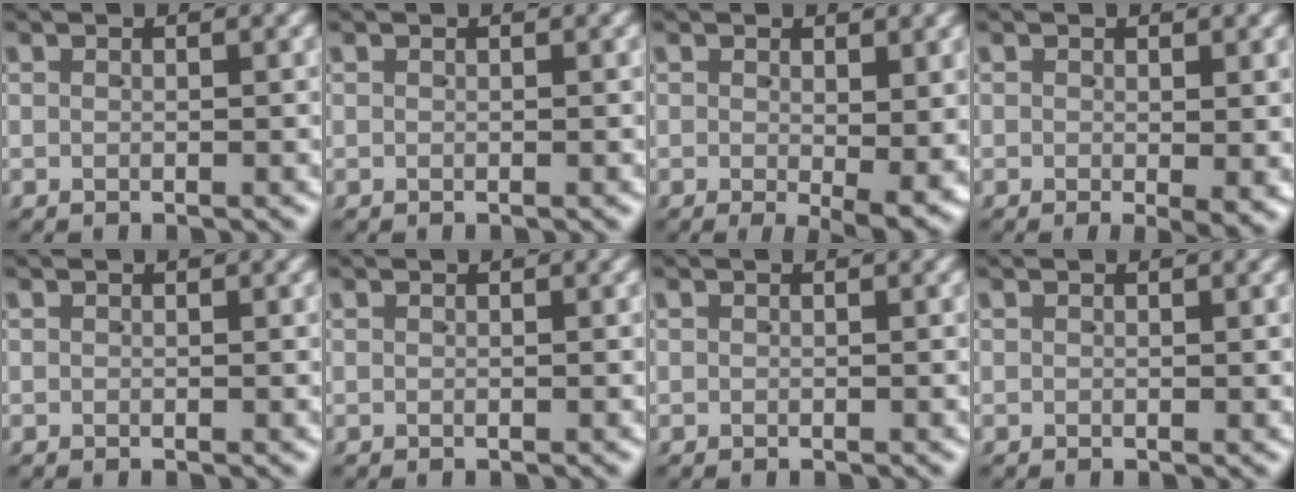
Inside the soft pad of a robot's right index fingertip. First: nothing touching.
{"total": 0.0}
{"total": 2.9, "force": [-0.1, 0.6, 2.9], "torque": [-0.034, -0.010, 0.000]}
{"total": 1.5, "force": [-0.1, 0.2, 1.5], "torque": [-0.017, -0.006, 0.000]}
{"total": 0.0}
{"total": 0.0}
{"total": 0.0}
{"total": 0.0}